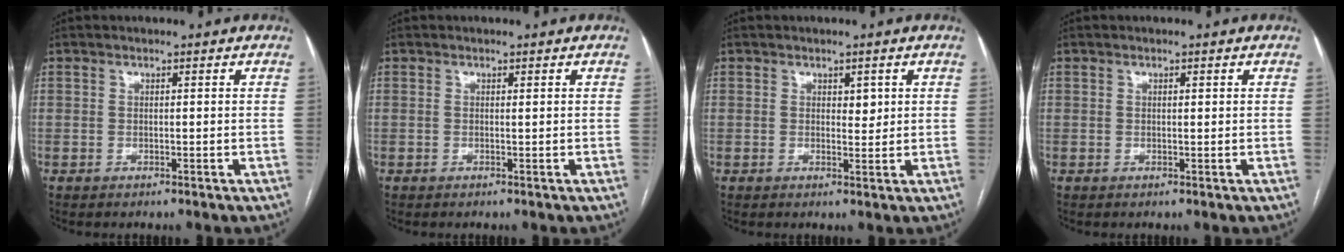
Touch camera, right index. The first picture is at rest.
{"total": 0.0}
{"total": 1.9, "force": [0.8, 1.1, 1.4], "torque": [-0.016, -0.004, 0.012]}
{"total": 0.7, "force": [0.4, 0.2, 0.6], "torque": [-0.009, -0.001, 0.005]}